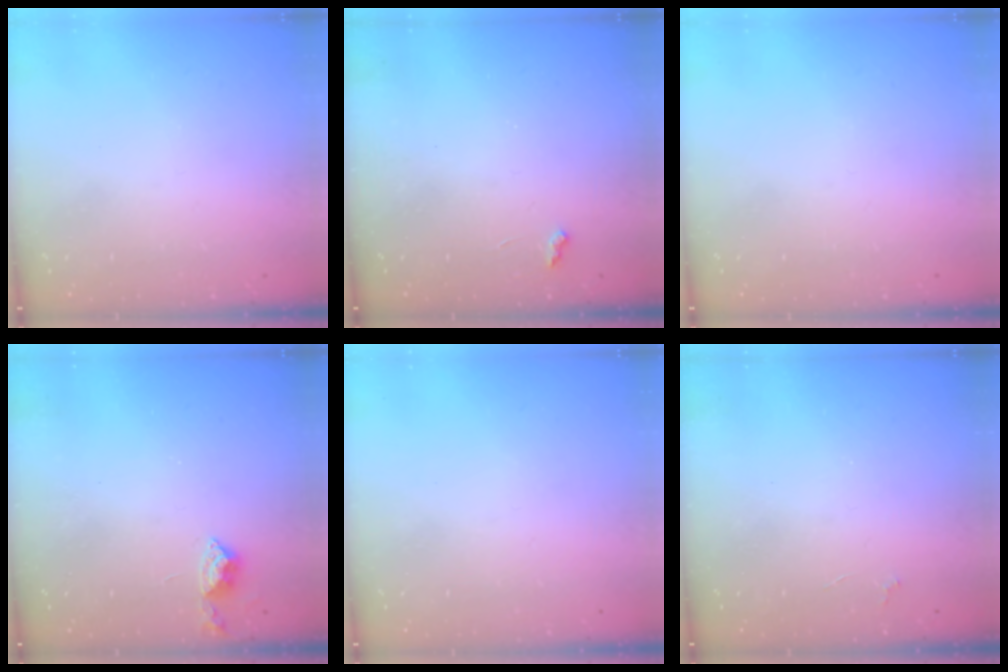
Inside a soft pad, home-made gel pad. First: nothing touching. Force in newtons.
{"total": 2.3, "press": 2.3, "slide": 0.5}
{"total": 0.0}
{"total": 6.1, "press": 6.0, "slide": 0.8}
{"total": 0.0}
{"total": 2.1, "press": 2.0, "slide": 0.4}